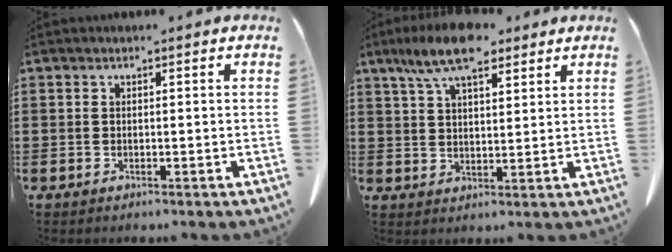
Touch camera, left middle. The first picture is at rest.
{"total": 9.3, "force": [6.8, 3.0, 5.6], "torque": [-0.119, -0.008, 0.125]}